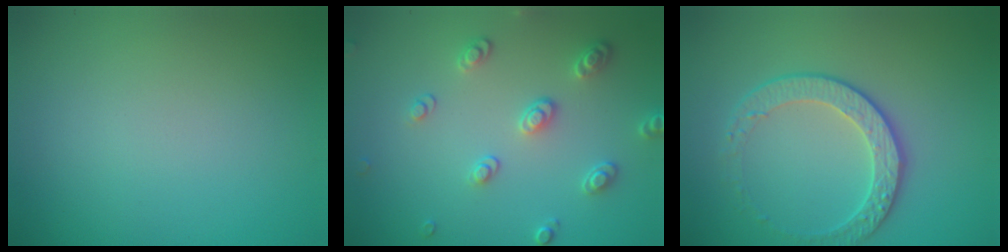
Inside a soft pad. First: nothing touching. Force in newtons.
{"total": 2.7, "press": 2.6, "slide": 0.4}
{"total": 2.8, "press": 2.4, "slide": 1.4}